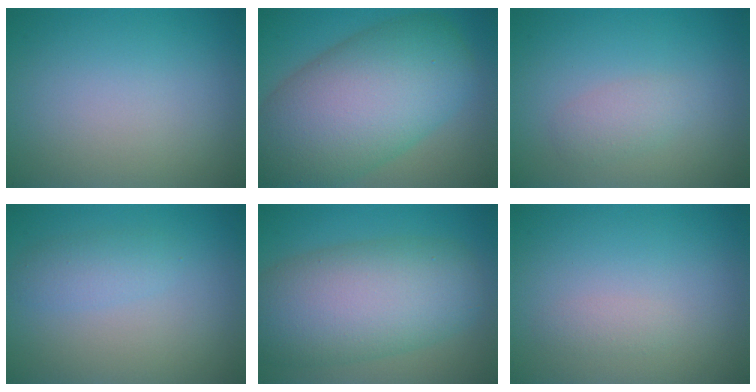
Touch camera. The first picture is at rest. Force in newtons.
{"total": 13.0, "press": 12.9, "slide": 0.5}
{"total": 1.8, "press": 1.8, "slide": 0.0}
{"total": 1.8, "press": 1.8, "slide": 0.0}
{"total": 10.2, "press": 10.1, "slide": 0.2}
{"total": 0.8, "press": 0.8, "slide": 0.0}